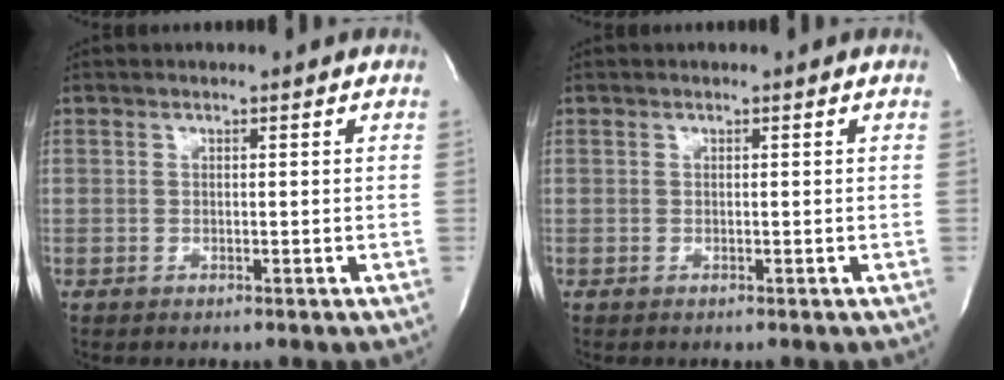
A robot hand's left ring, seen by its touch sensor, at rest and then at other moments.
{"total": 0.0}